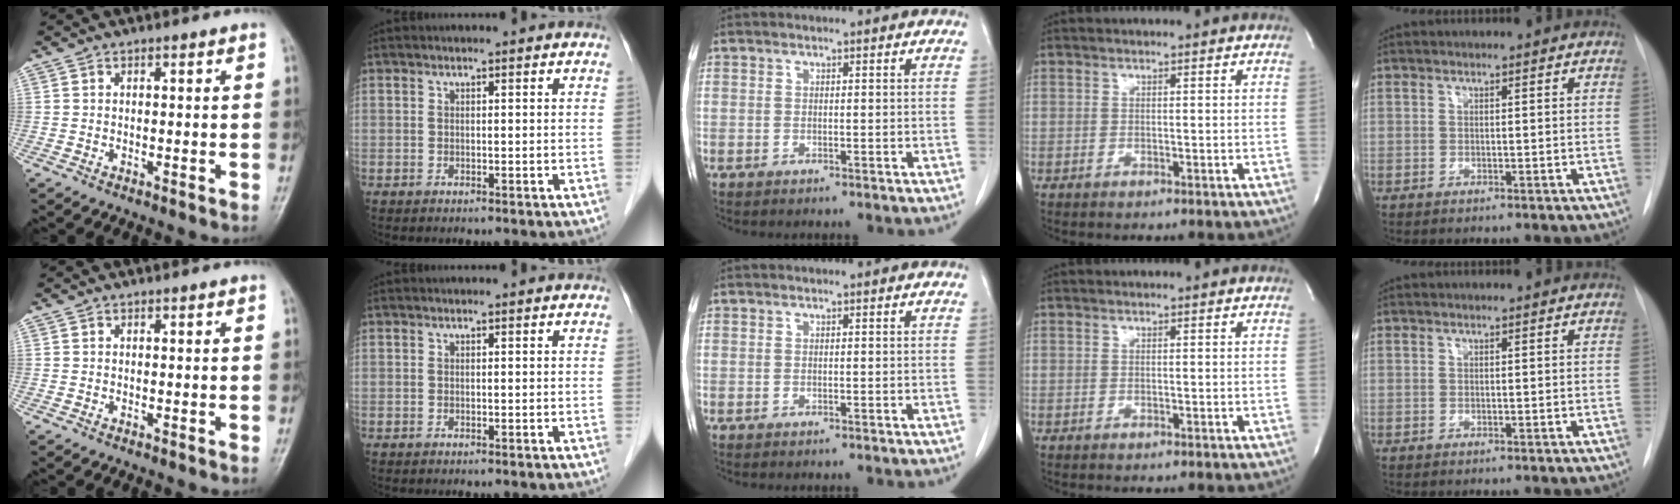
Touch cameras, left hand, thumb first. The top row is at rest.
{}